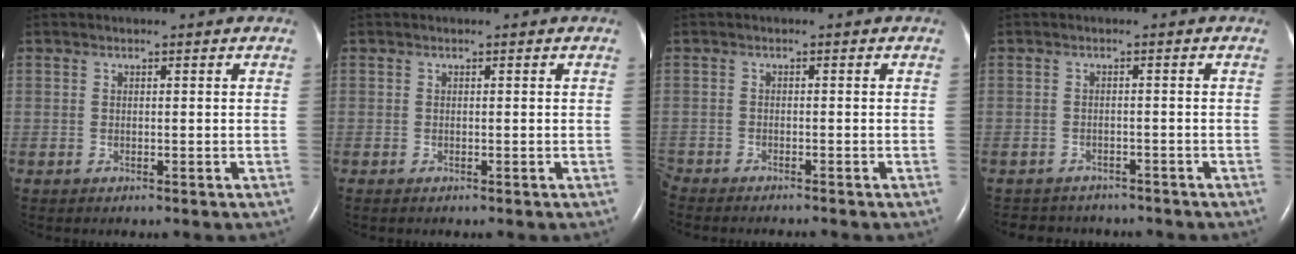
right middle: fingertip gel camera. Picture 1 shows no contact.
{"total": 0.0}
{"total": 4.0, "force": [-3.9, 0.0, 0.9], "torque": [-0.007, -0.012, -0.064]}
{"total": 5.9, "force": [-5.4, 2.3, 0.5], "torque": [-0.010, 0.000, -0.066]}